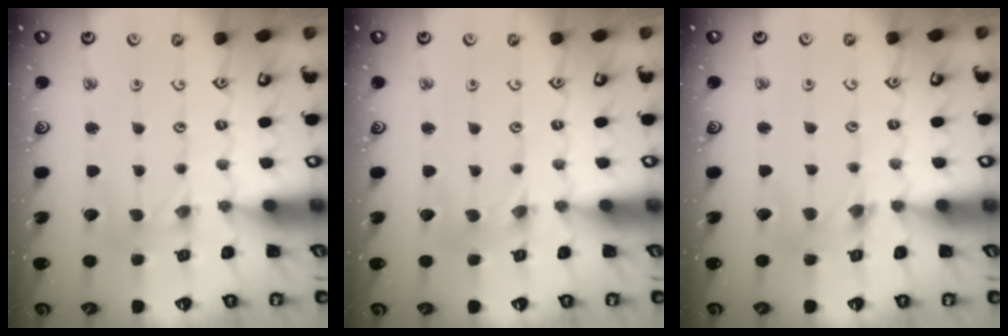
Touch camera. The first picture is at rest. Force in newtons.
{"total": 1.4, "press": 1.4, "slide": 0.0}
{"total": 3.2, "press": 3.2, "slide": 0.4}